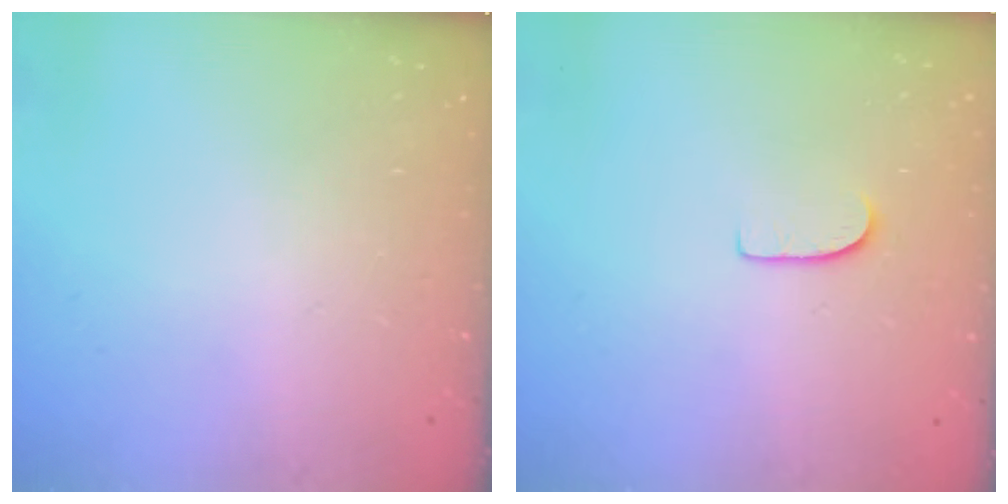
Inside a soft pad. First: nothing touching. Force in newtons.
{"total": 6.1, "press": 6.1, "slide": 0.5}